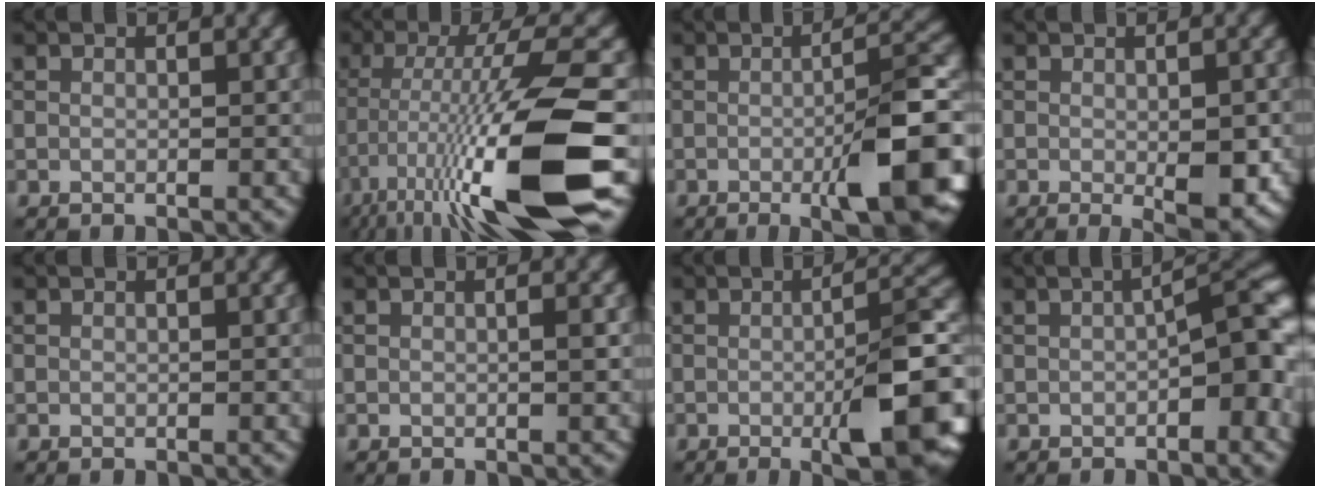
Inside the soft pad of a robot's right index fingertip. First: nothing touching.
{"total": 14.6, "force": [-6.4, 2.2, 12.9], "torque": [-0.229, -0.004, -0.103]}
{"total": 10.3, "force": [-3.0, 2.3, 9.6], "torque": [-0.125, 0.001, -0.044]}
{"total": 4.2, "force": [-0.9, 1.3, 3.9], "torque": [-0.055, -0.010, -0.008]}
{"total": 0.0}
{"total": 0.6, "force": [0.0, 0.0, 0.6], "torque": [-0.010, 0.001, -0.001]}
{"total": 9.9, "force": [-2.5, 2.1, 9.4], "torque": [-0.124, -0.002, -0.036]}
{"total": 5.1, "force": [-0.9, 1.4, 4.8], "torque": [-0.058, 0.016, -0.017]}